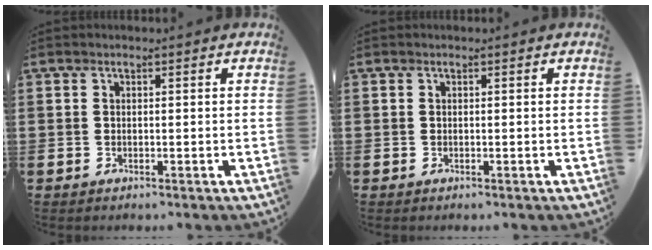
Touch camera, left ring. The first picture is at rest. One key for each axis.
{"total": 0.0}